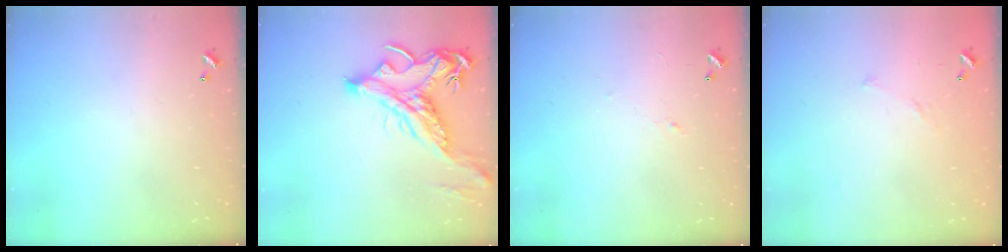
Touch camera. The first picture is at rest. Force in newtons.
{"total": 5.0, "press": 4.6, "slide": 1.8}
{"total": 1.2, "press": 1.1, "slide": 0.5}
{"total": 5.7, "press": 5.7, "slide": 0.7}